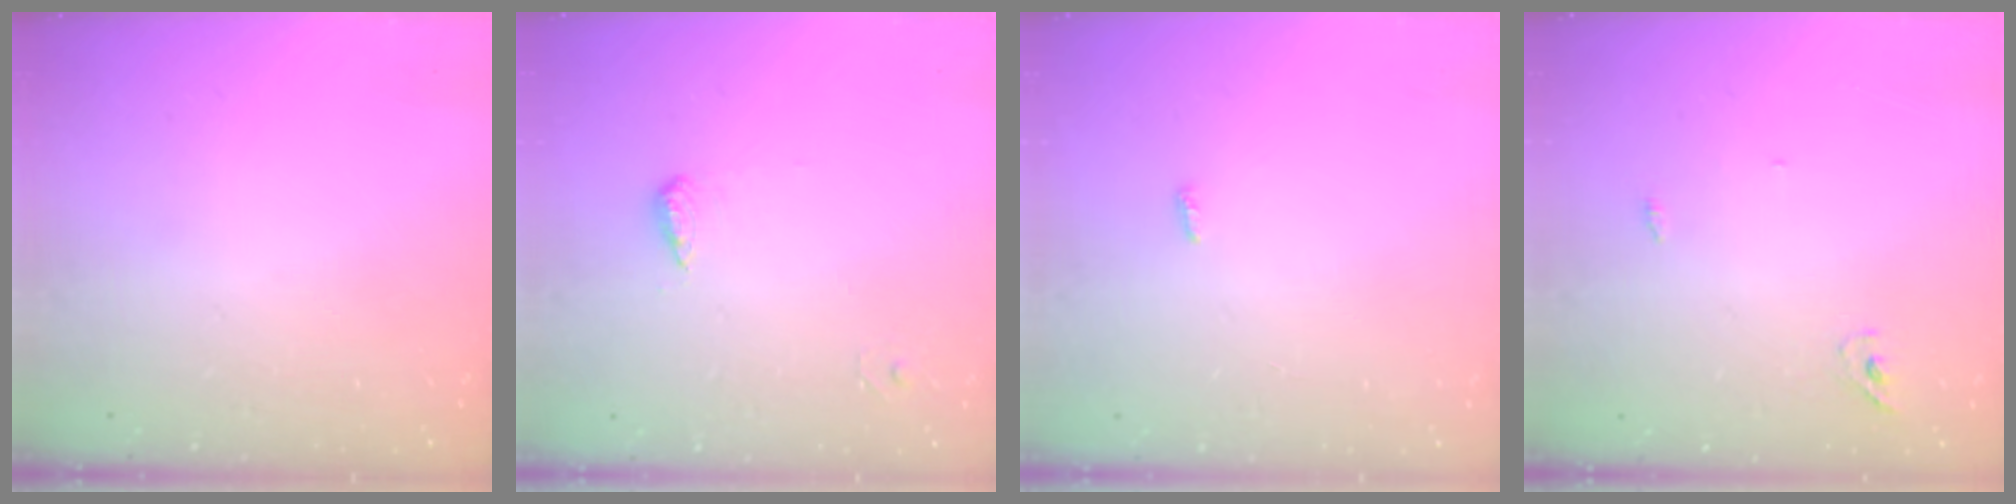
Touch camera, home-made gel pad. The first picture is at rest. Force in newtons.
{"total": 5.5, "press": 5.5, "slide": 1.0}
{"total": 3.3, "press": 3.3, "slide": 0.6}
{"total": 2.1, "press": 1.9, "slide": 1.0}